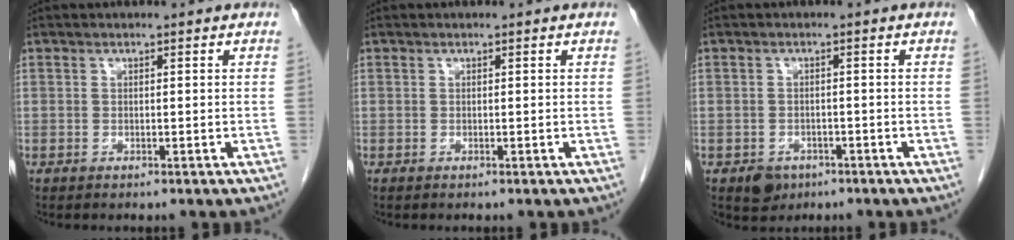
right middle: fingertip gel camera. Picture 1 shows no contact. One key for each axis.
{"total": 0.0}
{"total": 3.2, "fx": -1.9, "fy": 2.4, "fz": 0.9, "tx": -0.010, "ty": 0.005, "tz": -0.022}